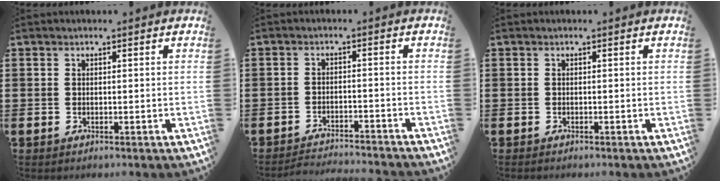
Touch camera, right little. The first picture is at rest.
{"total": 2.4, "force": [-2.4, -0.1, 0.0], "torque": [-0.004, 0.002, -0.050]}
{"total": 0.0}